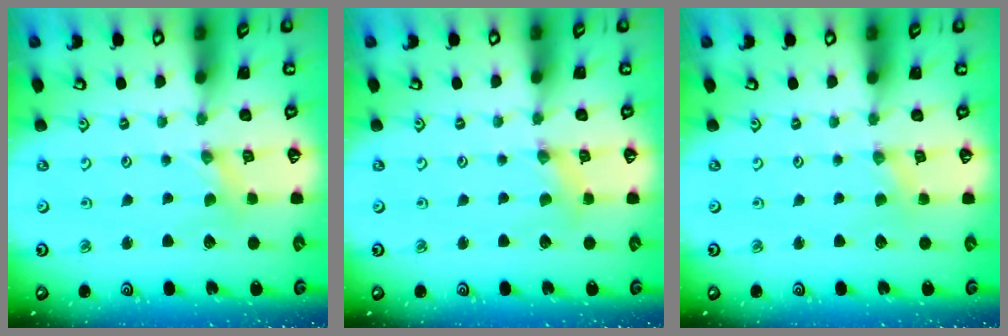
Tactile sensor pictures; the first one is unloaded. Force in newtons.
{"total": 1.3, "press": 1.3, "slide": 0.3}
{"total": 1.3, "press": 1.2, "slide": 0.2}